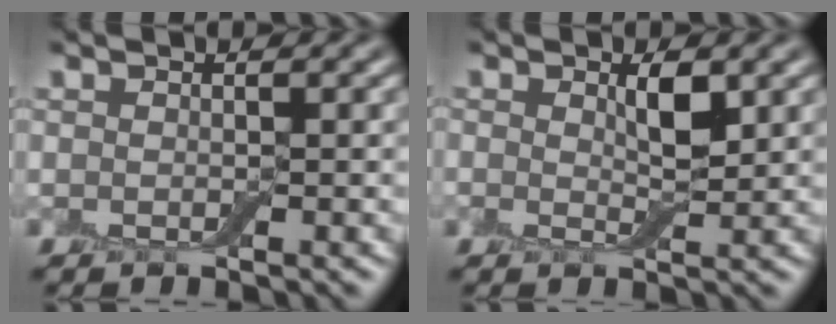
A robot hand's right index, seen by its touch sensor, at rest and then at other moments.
{"total": 1.4, "force": [0.7, 0.4, 1.2], "torque": [-0.023, -0.002, 0.012]}